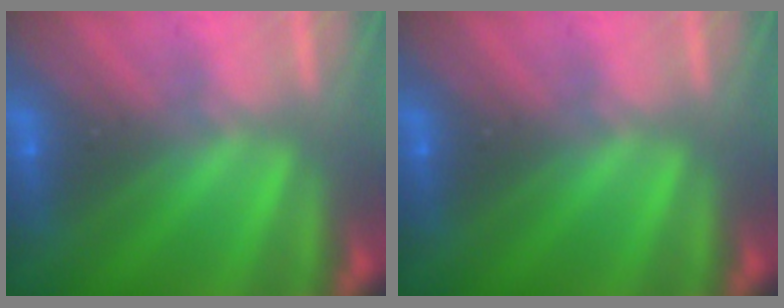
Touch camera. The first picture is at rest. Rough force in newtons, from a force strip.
{"total": 0.0}